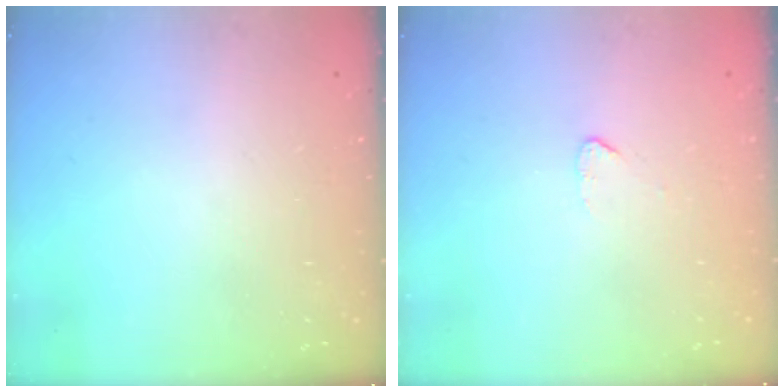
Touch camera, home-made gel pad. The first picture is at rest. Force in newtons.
{"total": 2.5, "press": 2.5, "slide": 0.2}